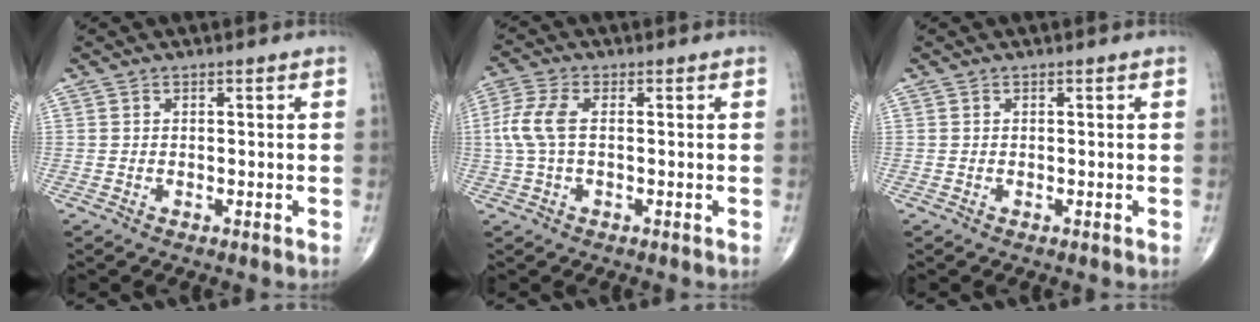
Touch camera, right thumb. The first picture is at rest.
{"total": 6.3, "force": [0.3, 3.2, 5.5], "torque": [-0.151, 0.014, 0.002]}
{"total": 0.0}